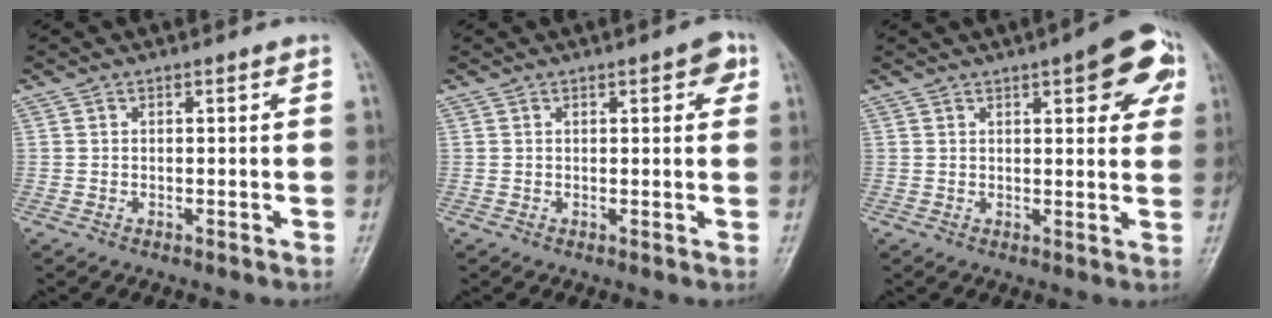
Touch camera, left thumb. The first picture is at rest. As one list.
[{"total": 3.4, "force": [1.4, 1.4, 2.7], "torque": [-0.022, 0.001, 0.011]}, {"total": 10.9, "force": [4.7, 3.9, 9.0], "torque": [-0.074, -0.004, 0.049]}]